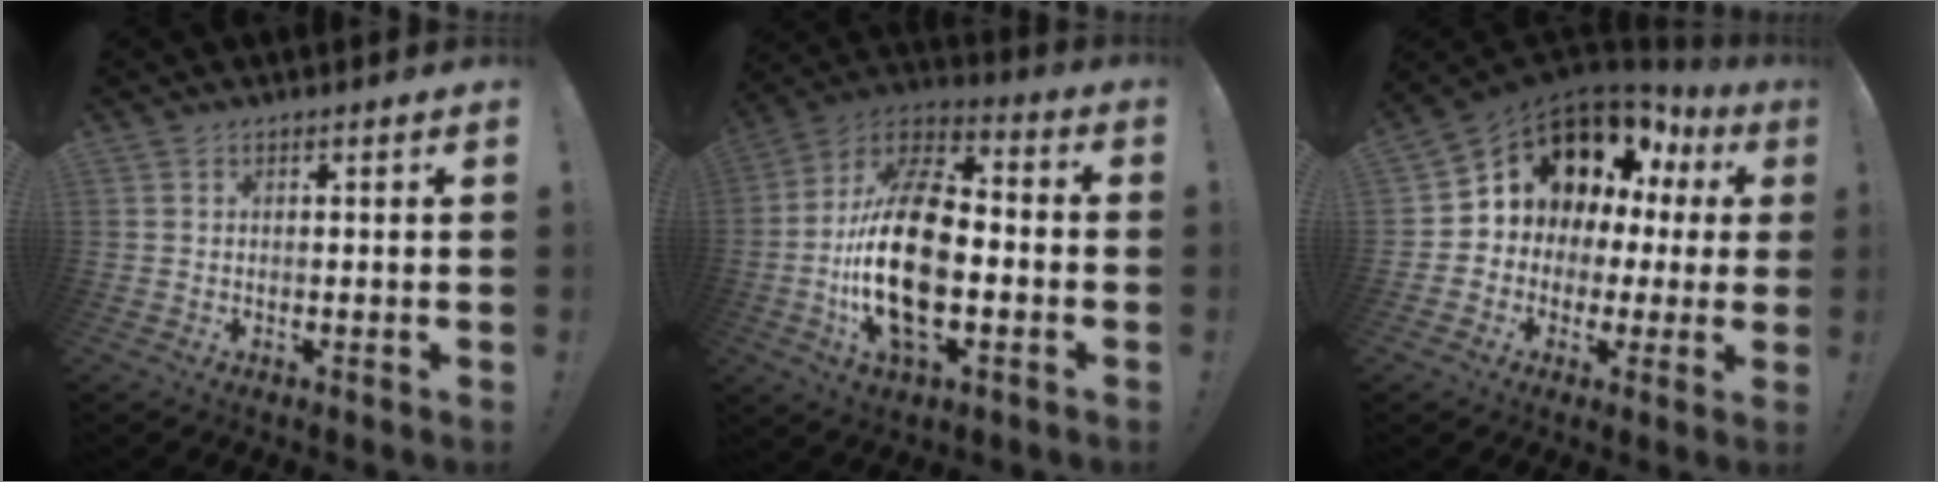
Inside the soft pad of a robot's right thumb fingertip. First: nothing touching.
{"total": 24.7, "force": [-3.9, 12.8, 20.8], "torque": [-0.412, 0.019, -0.062]}
{"total": 10.3, "force": [5.1, 7.8, 4.4], "torque": [-0.074, -0.049, 0.106]}